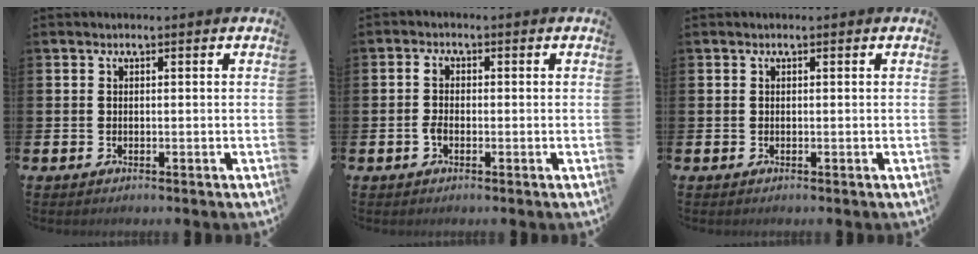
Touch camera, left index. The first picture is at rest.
{"total": 2.3, "force": [-0.4, 1.4, 1.8], "torque": [-0.032, 0.006, -0.009]}
{"total": 0.0}